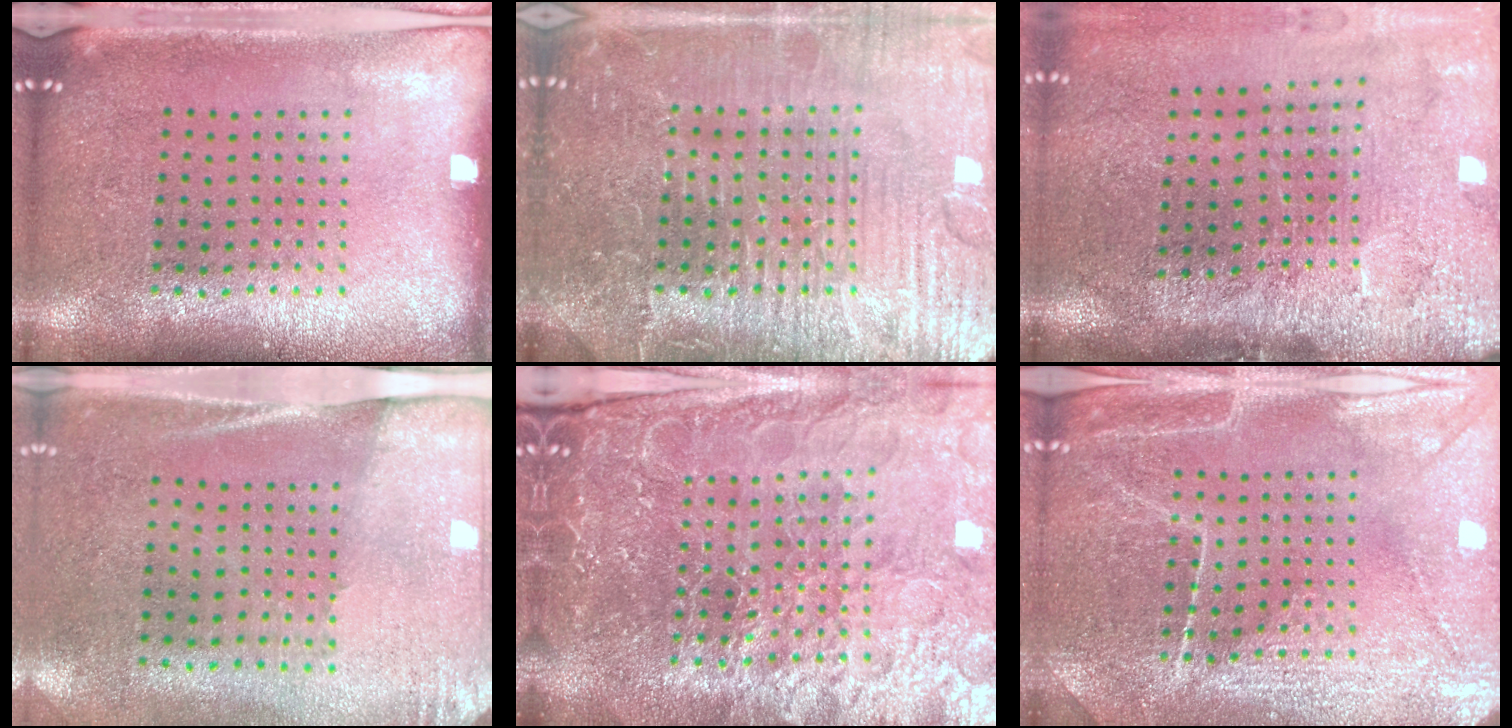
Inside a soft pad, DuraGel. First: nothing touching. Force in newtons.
{"total": 7.7, "press": 7.7, "slide": 1.0}
{"total": 4.8, "press": 3.7, "slide": 3.1}
{"total": 2.7, "press": 2.3, "slide": 1.4}
{"total": 5.7, "press": 5.2, "slide": 2.3}
{"total": 3.6, "press": 3.5, "slide": 0.7}